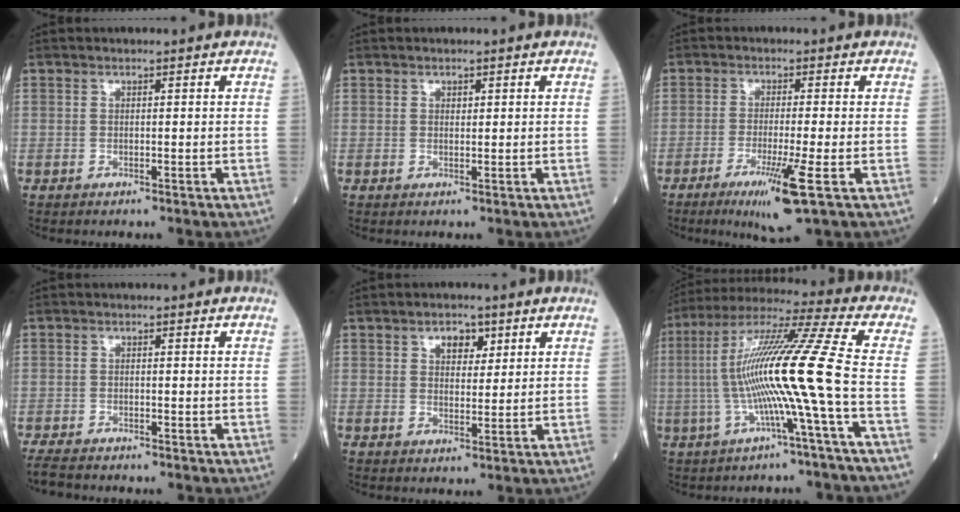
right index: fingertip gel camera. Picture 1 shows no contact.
{"total": 0.7, "force": [0.3, 0.4, 0.4], "torque": [-0.004, -0.003, 0.005]}
{"total": 7.5, "force": [-3.4, -0.7, 6.6], "torque": [-0.117, -0.026, -0.059]}
{"total": 4.0, "force": [-3.7, 0.7, 1.4], "torque": [-0.024, -0.013, -0.064]}
{"total": 3.8, "force": [1.9, 2.2, 2.4], "torque": [-0.034, 0.005, 0.031]}
{"total": 16.1, "force": [-2.4, -2.4, 15.7], "torque": [-0.297, 0.015, -0.056]}